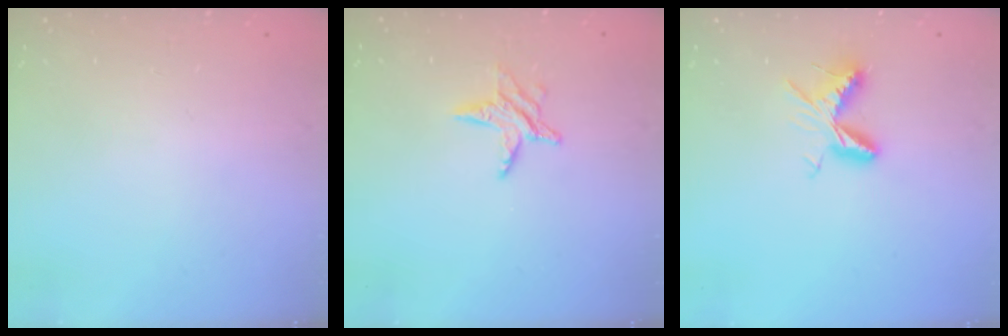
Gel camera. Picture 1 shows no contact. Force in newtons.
{"total": 6.2, "press": 6.2, "slide": 0.5}
{"total": 6.2, "press": 6.2, "slide": 0.7}